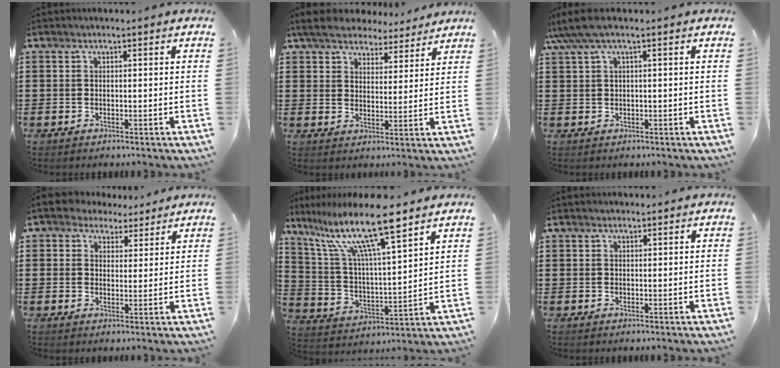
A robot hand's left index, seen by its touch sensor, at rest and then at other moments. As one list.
[{"total": 6.0, "force": [5.6, 1.6, 1.4], "torque": [-0.053, -0.019, 0.100]}, {"total": 3.4, "force": [0.9, 0.6, 3.3], "torque": [-0.077, -0.005, 0.010]}, {"total": 3.9, "force": [3.2, 2.3, 0.4], "torque": [-0.025, 0.000, 0.060]}, {"total": 14.1, "force": [10.3, 2.0, 9.5], "torque": [-0.215, -0.048, 0.171]}, {"total": 0.8, "force": [0.7, 0.2, 0.2], "torque": [-0.005, 0.001, 0.014]}]